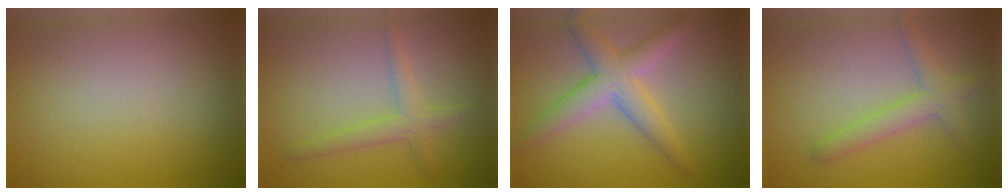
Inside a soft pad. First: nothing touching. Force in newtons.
{"total": 2.1, "press": 2.1, "slide": 0.1}
{"total": 4.3, "press": 4.3, "slide": 0.1}
{"total": 2.8, "press": 2.8, "slide": 0.2}